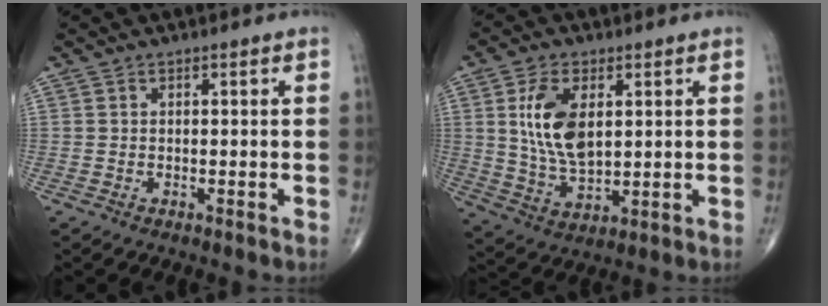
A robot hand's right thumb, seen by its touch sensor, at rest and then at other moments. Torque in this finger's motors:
{"motor_torque": [2.31, 2.27, 1.31, -0.09, 0.14]}